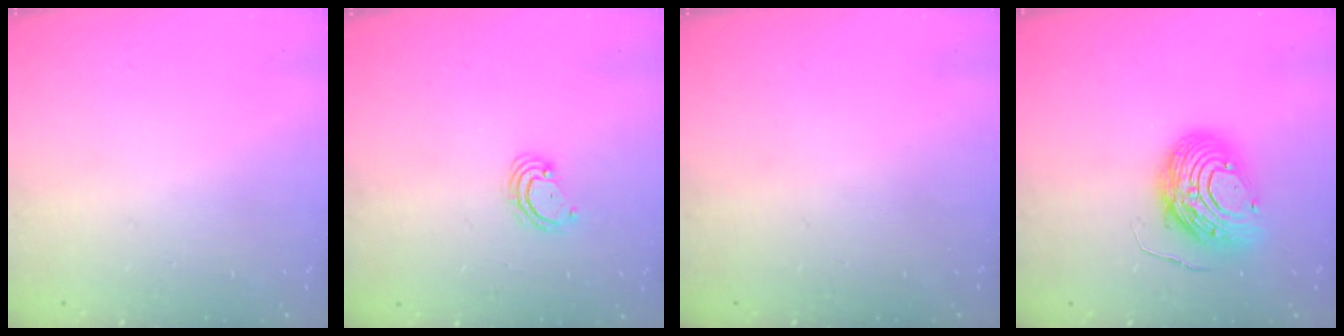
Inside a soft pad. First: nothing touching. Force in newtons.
{"total": 3.8, "press": 3.8, "slide": 0.4}
{"total": 0.0}
{"total": 11.5, "press": 11.5, "slide": 1.1}